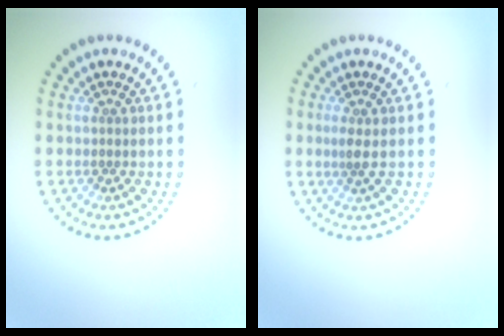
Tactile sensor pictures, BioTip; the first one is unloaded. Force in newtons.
{"total": 1.4, "press": 1.1, "slide": 0.8}